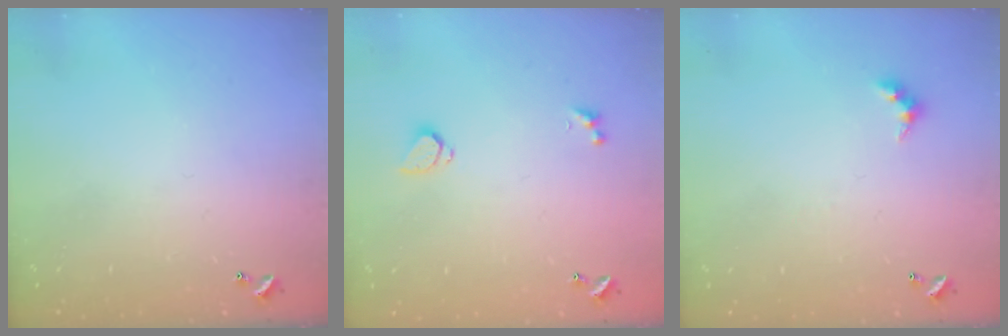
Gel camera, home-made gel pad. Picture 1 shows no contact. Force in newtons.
{"total": 0.8, "press": 0.6, "slide": 0.4}
{"total": 2.4, "press": 2.4, "slide": 0.5}